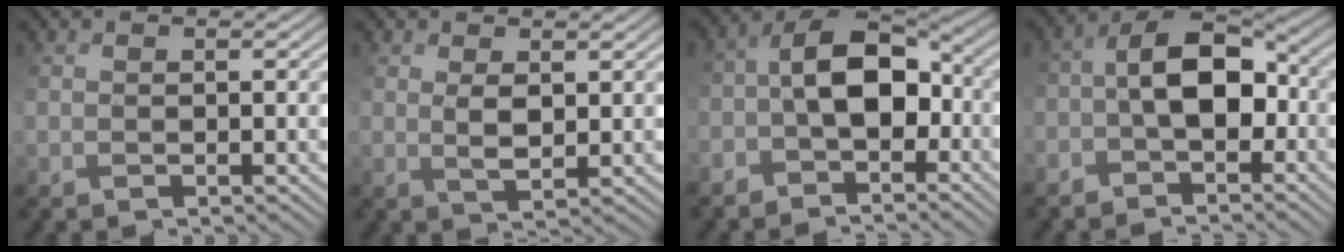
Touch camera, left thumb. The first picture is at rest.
{"total": 2.7, "force": [1.6, 0.8, 2.1], "torque": [-0.046, 0.006, 0.042]}
{"total": 7.9, "force": [-2.5, 4.2, 6.3], "torque": [-0.118, 0.006, -0.053]}
{"total": 7.3, "force": [-1.9, 3.9, 5.9], "torque": [-0.112, 0.004, -0.043]}